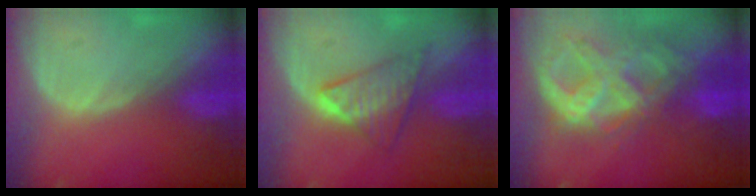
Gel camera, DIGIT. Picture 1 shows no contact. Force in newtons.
{"total": 5.9, "press": 5.9, "slide": 0.7}
{"total": 10.8, "press": 9.1, "slide": 5.7}